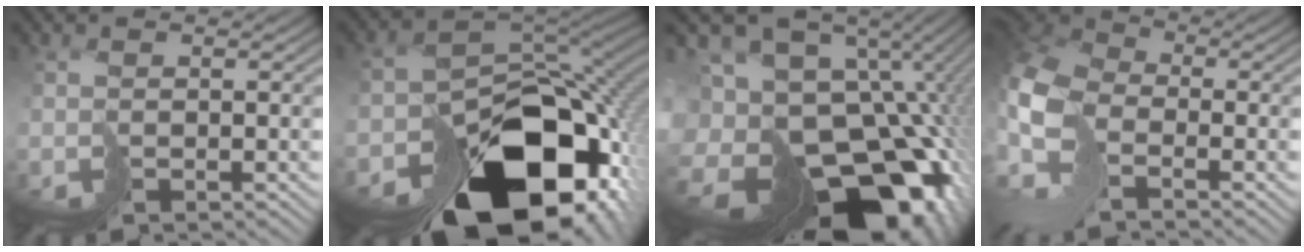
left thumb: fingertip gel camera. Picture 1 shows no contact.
{"total": 17.8, "force": [-10.2, 11.0, 9.4], "torque": [-0.144, -0.055, -0.128]}
{"total": 20.6, "force": [-8.7, 13.8, 12.5], "torque": [-0.231, -0.038, -0.090]}
{"total": 10.3, "force": [-3.3, 6.8, 7.0], "torque": [-0.187, -0.005, -0.072]}